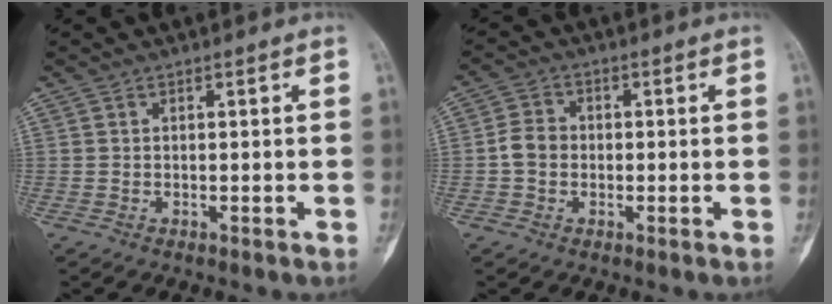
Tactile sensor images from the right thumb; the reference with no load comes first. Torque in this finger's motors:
{"motor_torque": [0.79, 0.74, 0.24, -0.02, 0.05]}